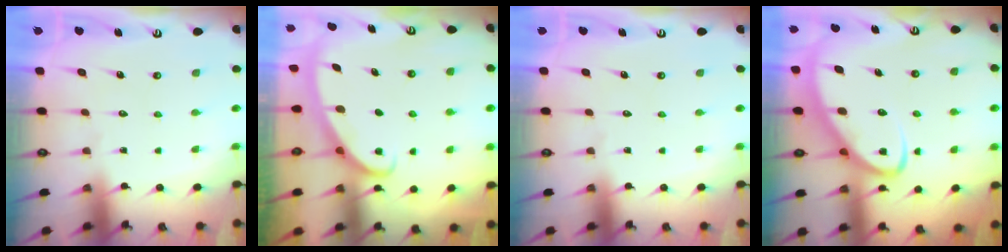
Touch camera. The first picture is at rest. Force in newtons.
{"total": 2.8, "press": 2.8, "slide": 0.4}
{"total": 0.0}
{"total": 5.8, "press": 5.7, "slide": 0.7}